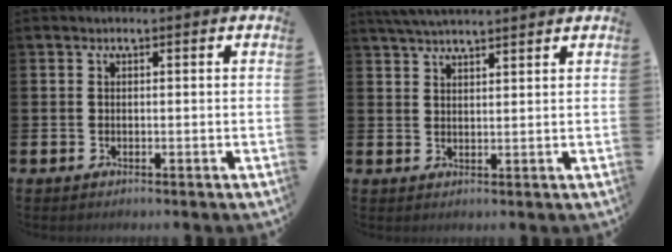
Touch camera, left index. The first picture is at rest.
{"total": 4.0, "force": [3.8, 0.3, 1.1], "torque": [-0.024, -0.011, 0.070]}